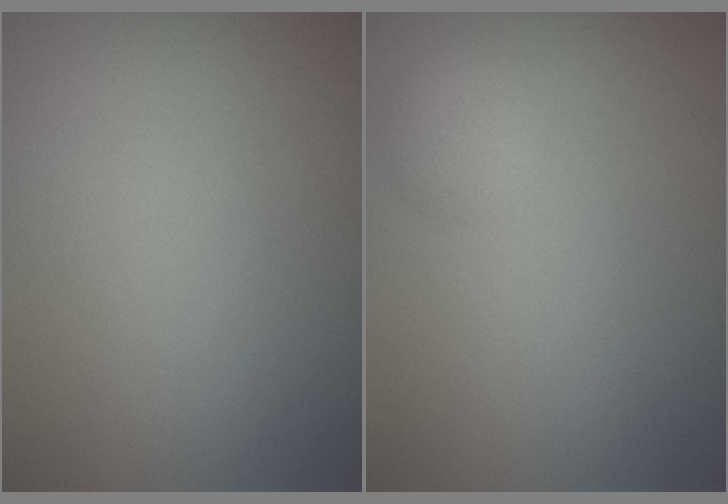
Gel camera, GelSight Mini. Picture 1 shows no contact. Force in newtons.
{"total": 1.5, "press": 1.5, "slide": 0.0}